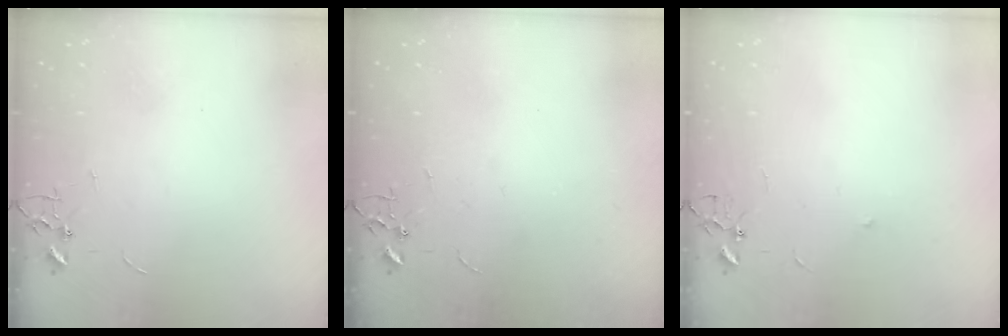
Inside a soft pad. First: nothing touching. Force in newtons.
{"total": 0.0}
{"total": 4.2, "press": 4.1, "slide": 1.0}